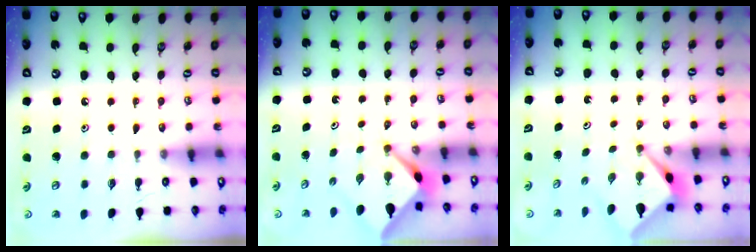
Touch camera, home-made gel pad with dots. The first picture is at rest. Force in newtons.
{"total": 2.5, "press": 2.5, "slide": 0.3}
{"total": 2.7, "press": 2.7, "slide": 0.0}